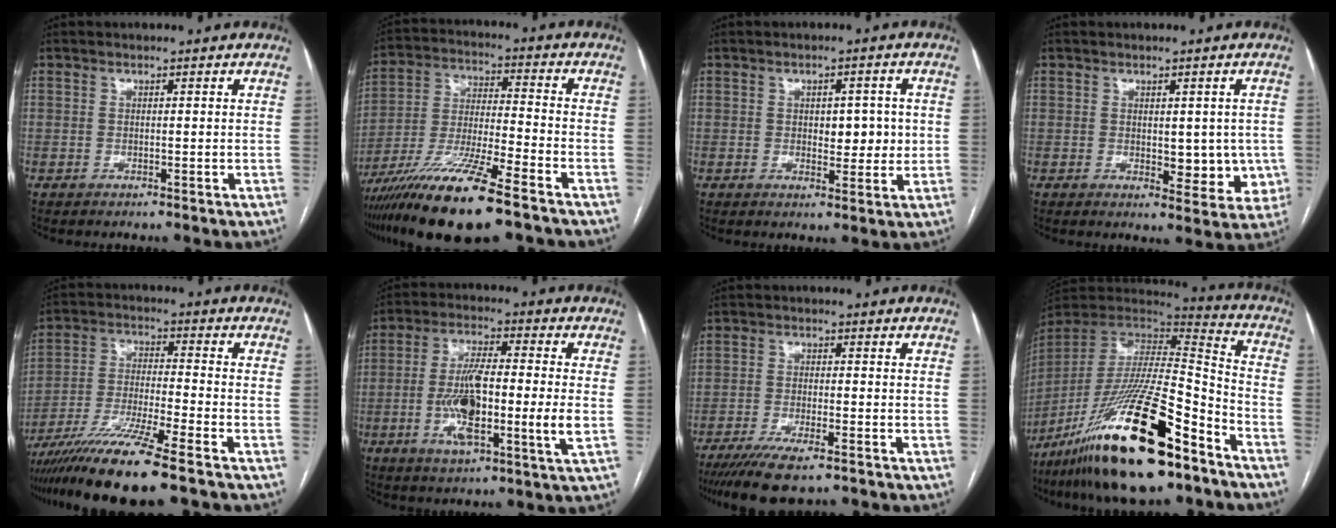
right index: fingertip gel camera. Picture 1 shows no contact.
{"total": 16.7, "force": [-11.5, 1.2, 12.0], "torque": [-0.240, -0.038, -0.210]}
{"total": 4.9, "force": [0.3, 2.5, 4.2], "torque": [-0.049, 0.002, 0.008]}
{"total": 6.5, "force": [-0.4, 3.6, 5.4], "torque": [-0.043, 0.000, 0.003]}
{"total": 13.6, "force": [-10.3, -0.7, 8.8], "torque": [-0.164, -0.033, -0.182]}
{"total": 13.6, "force": [-2.1, 1.7, 13.3], "torque": [-0.249, 0.000, -0.041]}
{"total": 10.1, "force": [-7.6, 1.8, 6.4], "torque": [-0.101, -0.020, -0.120]}
{"total": 28.7, "force": [-18.5, 5.1, 21.4], "torque": [-0.393, -0.035, -0.323]}